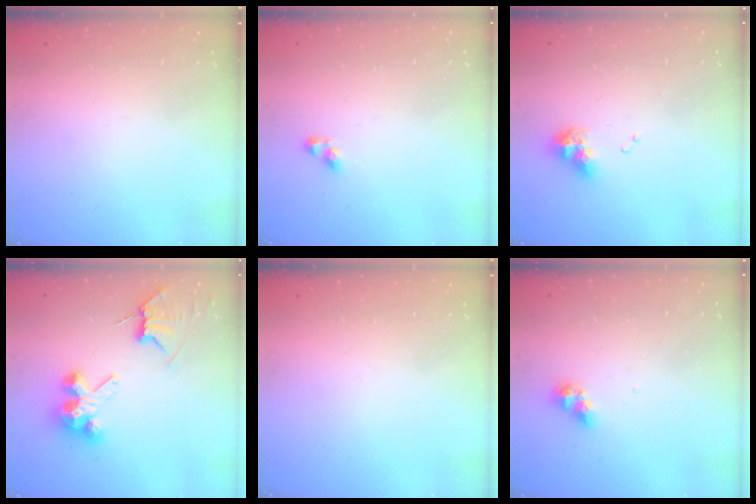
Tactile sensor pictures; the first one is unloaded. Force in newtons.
{"total": 3.6, "press": 3.6, "slide": 0.1}
{"total": 9.5, "press": 9.5, "slide": 1.0}
{"total": 7.8, "press": 7.7, "slide": 0.6}
{"total": 0.0}
{"total": 8.1, "press": 8.1, "slide": 1.0}